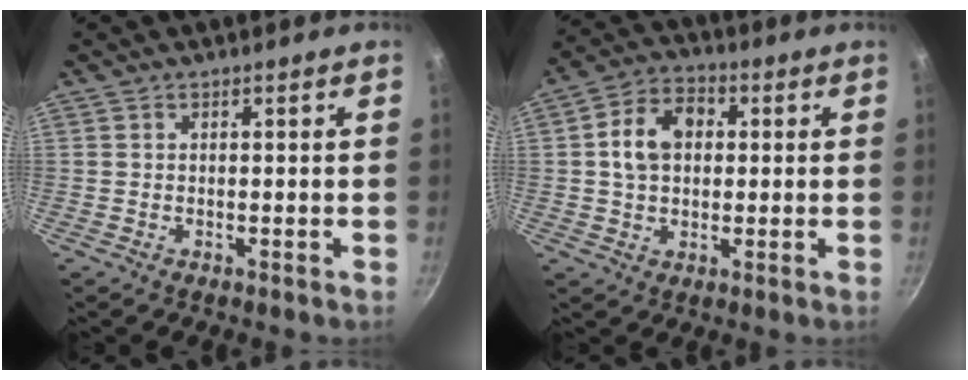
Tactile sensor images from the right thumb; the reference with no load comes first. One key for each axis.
{"total": 9.8, "fx": 1.5, "fy": 7.2, "fz": 6.5, "tx": -0.088, "ty": 0.018, "tz": 0.017}